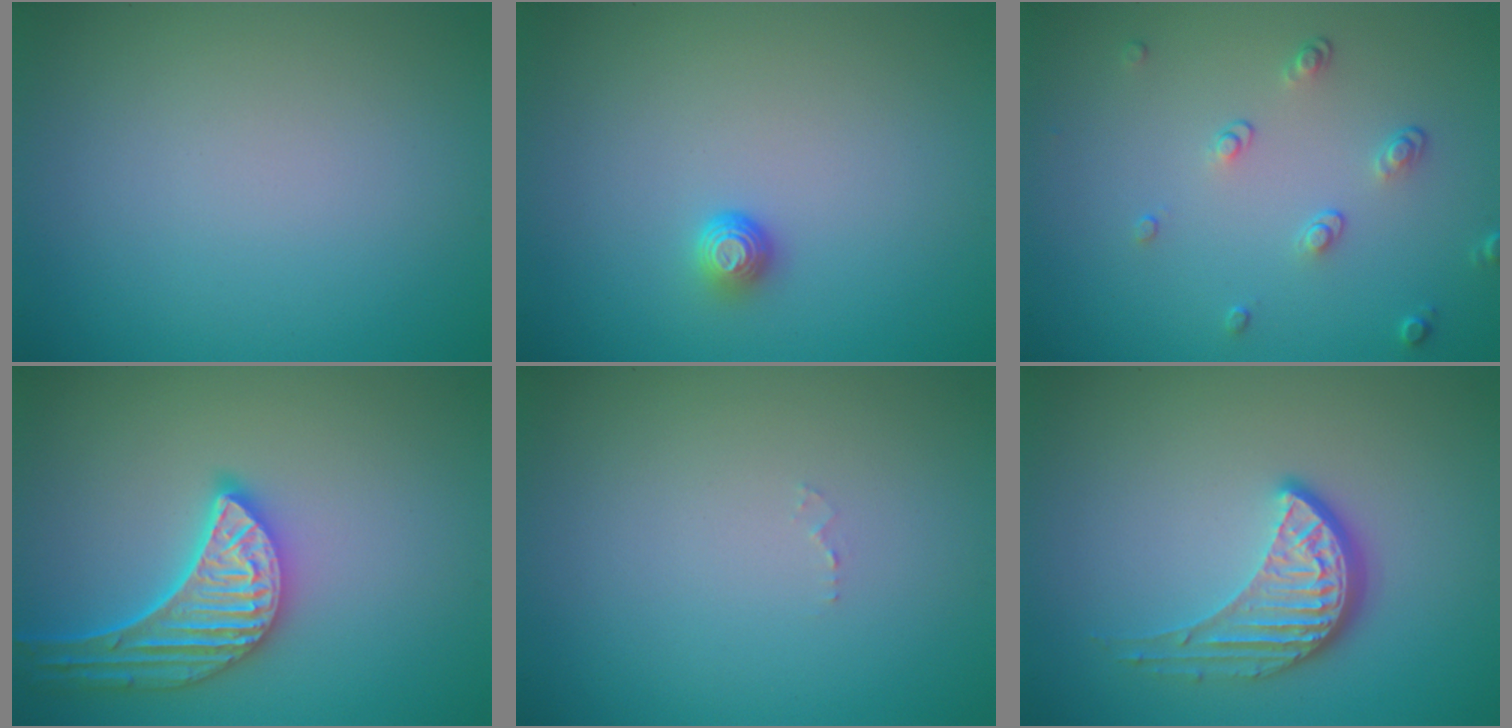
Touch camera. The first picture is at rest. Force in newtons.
{"total": 1.2, "press": 0.9, "slide": 0.8}
{"total": 1.8, "press": 1.3, "slide": 1.2}
{"total": 5.3, "press": 4.7, "slide": 2.5}
{"total": 0.5, "press": 0.5, "slide": 0.1}
{"total": 3.9, "press": 3.0, "slide": 2.5}